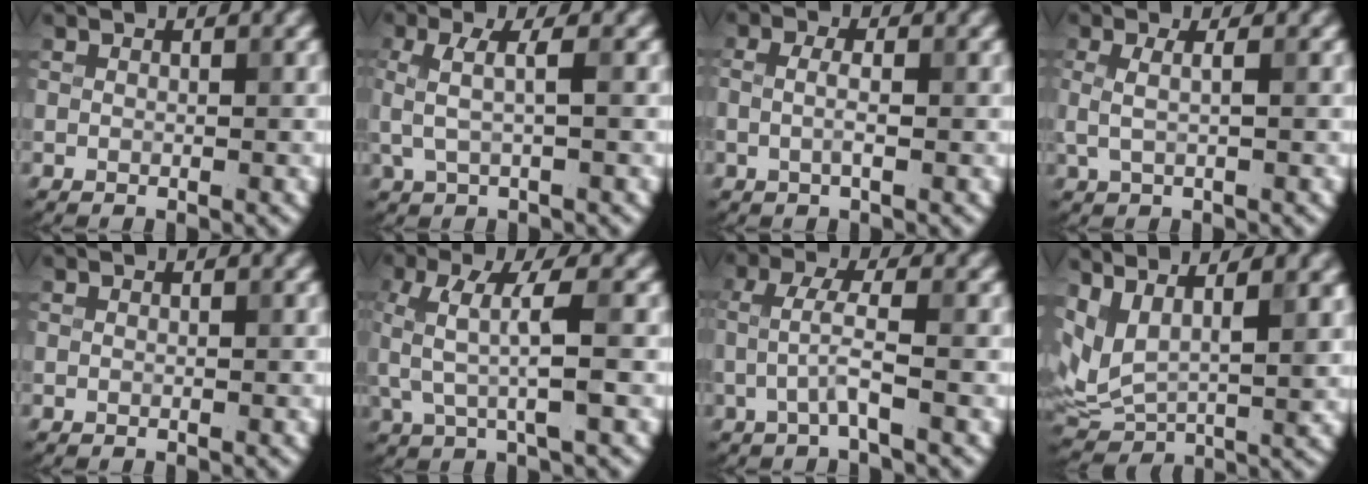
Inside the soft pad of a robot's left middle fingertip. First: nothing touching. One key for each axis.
{"total": 2.7, "fx": 0.1, "fy": 0.7, "fz": 2.6, "tx": -0.056, "ty": 0.001, "tz": 0.003}
{"total": 1.7, "fx": -0.1, "fy": 0.5, "fz": 1.6, "tx": -0.035, "ty": 0.000, "tz": -0.005}
{"total": 1.9, "fx": 0.2, "fy": 0.6, "fz": 1.8, "tx": -0.036, "ty": -0.001, "tz": 0.003}
{"total": 0.0}
{"total": 4.6, "fx": 0.3, "fy": 1.2, "fz": 4.4, "tx": -0.101, "ty": 0.002, "tz": 0.005}
{"total": 2.6, "fx": -0.6, "fy": 0.3, "fz": 2.5, "tx": -0.055, "ty": 0.009, "tz": -0.017}
{"total": 7.2, "fx": 3.7, "fy": 2.9, "fz": 5.5, "tx": -0.129, "ty": -0.001, "tz": 0.076}